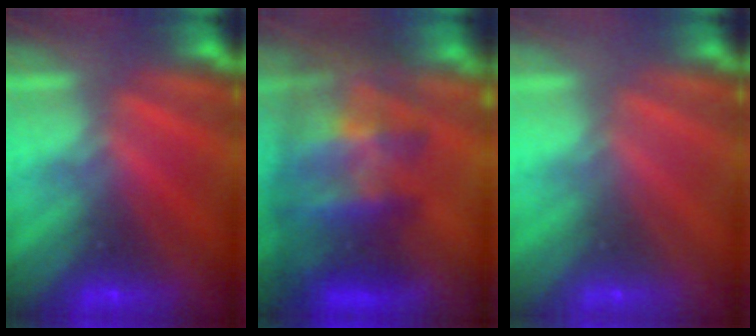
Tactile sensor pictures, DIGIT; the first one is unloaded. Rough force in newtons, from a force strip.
{"total": 7.2}
{"total": 2.9}